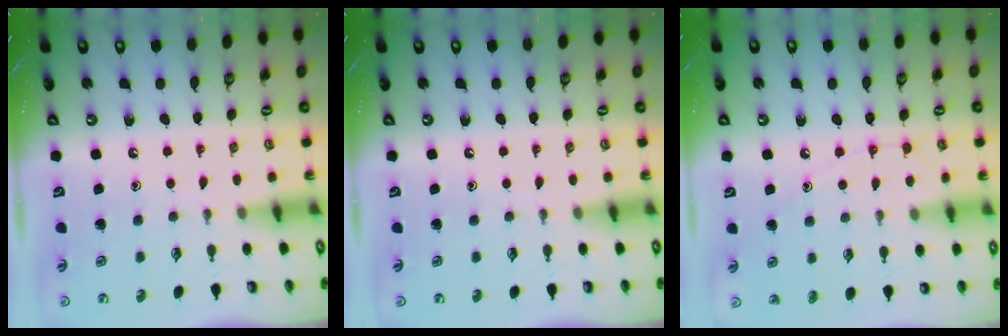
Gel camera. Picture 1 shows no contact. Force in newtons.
{"total": 0.0}
{"total": 7.9, "press": 7.9, "slide": 0.6}